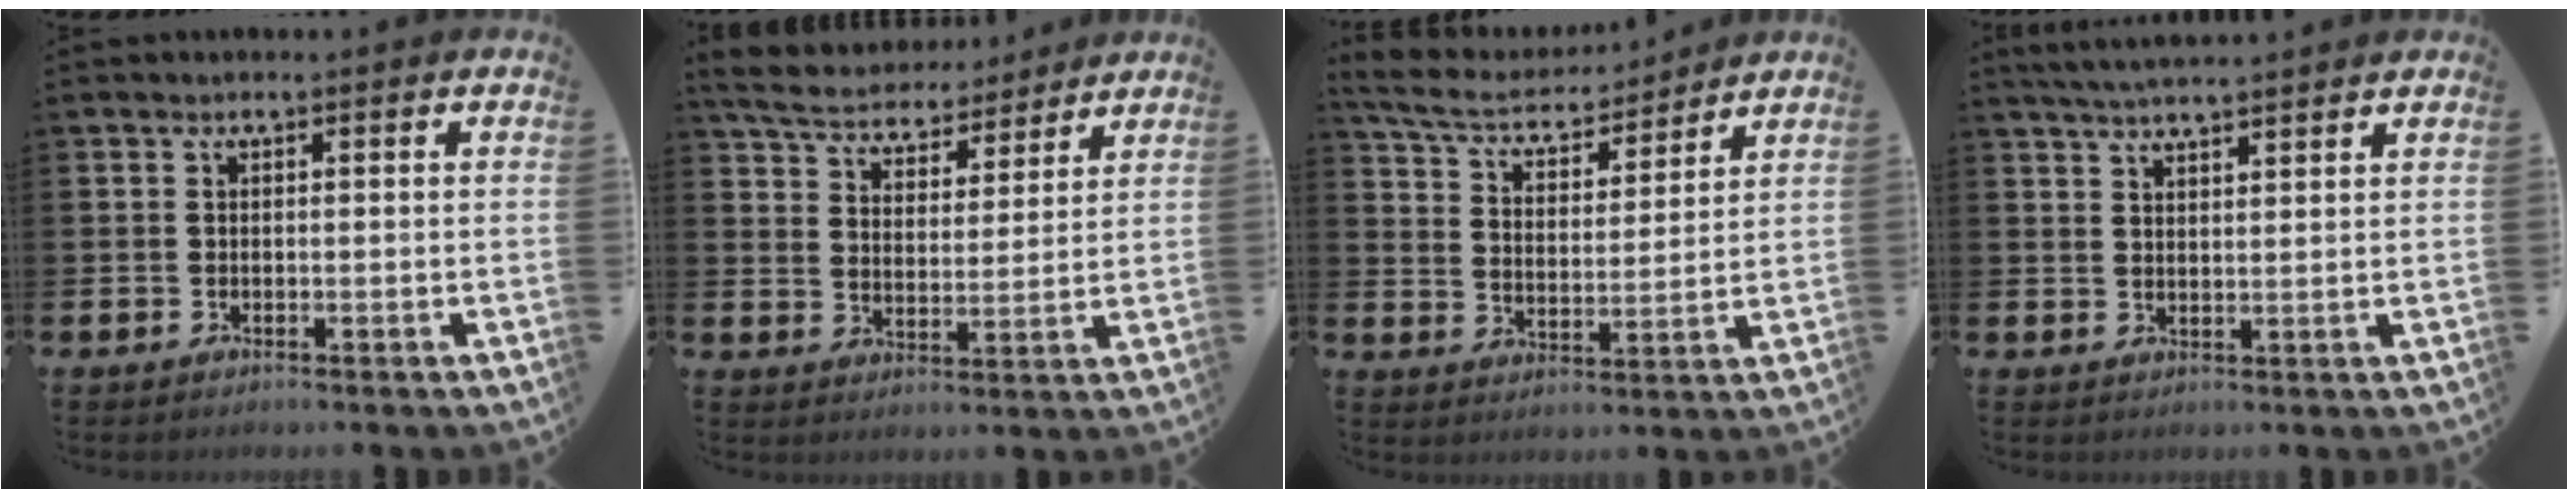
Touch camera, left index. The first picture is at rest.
{"total": 6.1, "force": [5.9, 1.6, 0.7], "torque": [-0.043, -0.041, 0.102]}
{"total": 6.5, "force": [6.0, 1.8, 1.8], "torque": [-0.065, -0.045, 0.102]}
{"total": 4.0, "force": [3.9, -0.1, 0.9], "torque": [-0.022, -0.013, 0.070]}